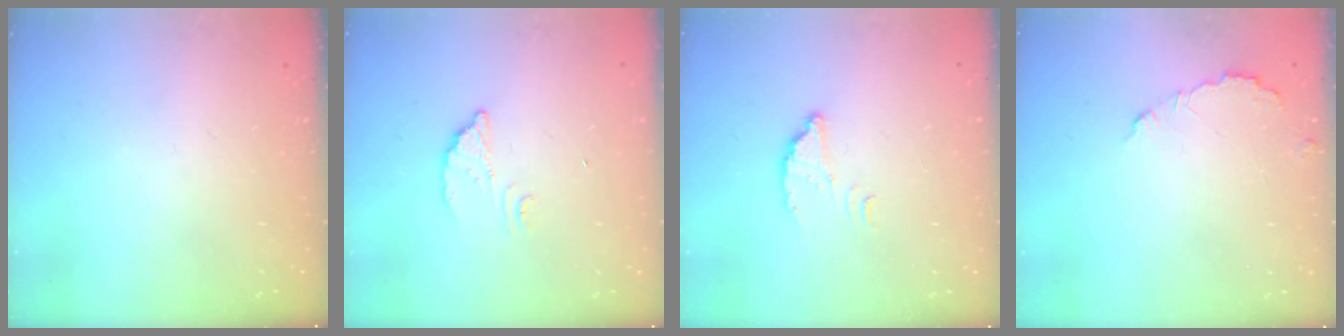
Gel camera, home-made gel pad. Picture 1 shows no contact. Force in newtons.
{"total": 3.6, "press": 3.6, "slide": 0.2}
{"total": 2.4, "press": 2.4, "slide": 0.2}
{"total": 3.9, "press": 3.9, "slide": 0.3}